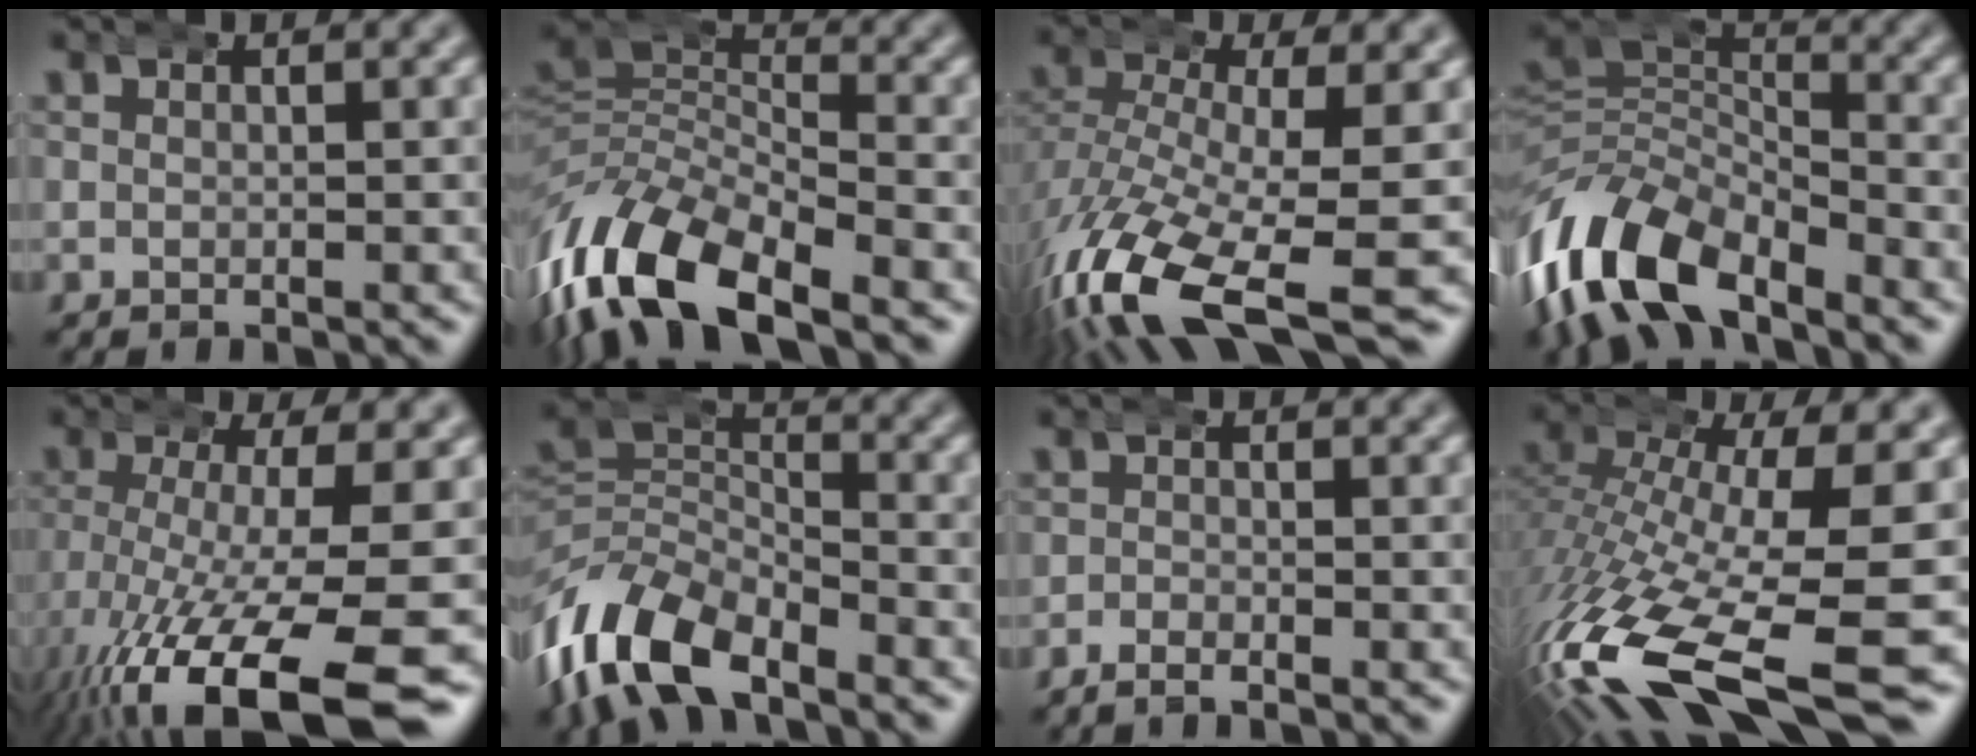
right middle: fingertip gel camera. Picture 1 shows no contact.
{"total": 10.6, "force": [-4.4, 7.0, 6.5], "torque": [-0.153, -0.041, -0.066]}
{"total": 10.7, "force": [-6.1, 4.5, 7.6], "torque": [-0.179, -0.059, -0.068]}
{"total": 11.3, "force": [-4.5, 8.2, 6.3], "torque": [-0.156, -0.037, -0.070]}
{"total": 13.0, "force": [-6.5, 5.1, 10.0], "torque": [-0.197, -0.054, -0.067]}
{"total": 9.0, "force": [-4.2, 6.2, 5.0], "torque": [-0.117, -0.028, -0.067]}
{"total": 1.3, "force": [-1.2, 0.3, 0.2], "torque": [-0.006, 0.000, -0.026]}
{"total": 12.9, "force": [-6.2, 5.2, 10.1], "torque": [-0.221, -0.057, -0.070]}